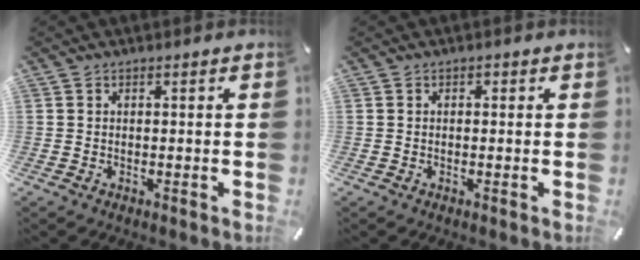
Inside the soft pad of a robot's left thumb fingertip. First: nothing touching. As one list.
[{"total": 0.6, "force": [0.0, 0.5, 0.3], "torque": [-0.005, 0.004, -0.001]}]